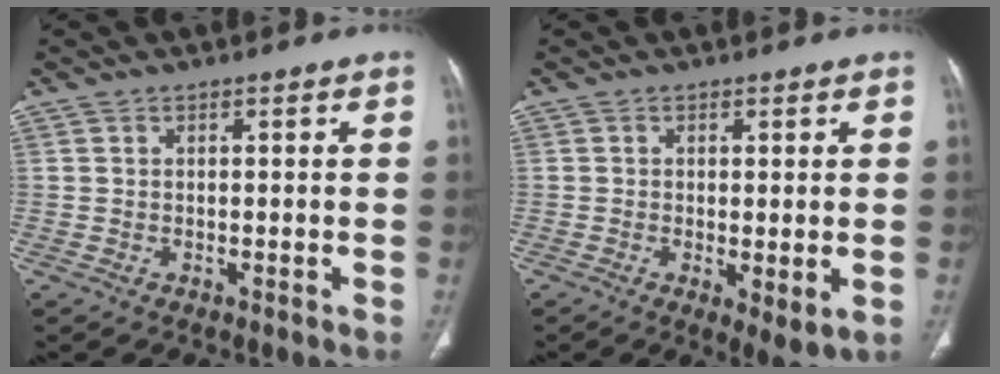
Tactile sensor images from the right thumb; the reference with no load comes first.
{"total": 4.9, "force": [-1.0, 1.6, 4.5], "torque": [-0.077, -0.018, -0.014]}